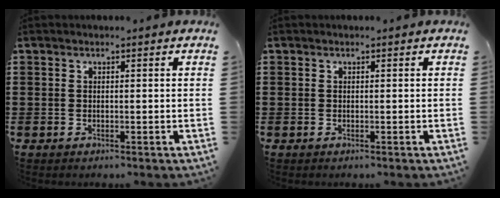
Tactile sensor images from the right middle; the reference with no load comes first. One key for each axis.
{"total": 0.0}